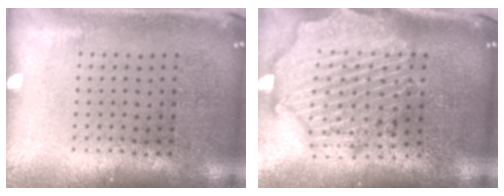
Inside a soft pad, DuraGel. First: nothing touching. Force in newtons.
{"total": 3.2, "press": 2.7, "slide": 1.7}